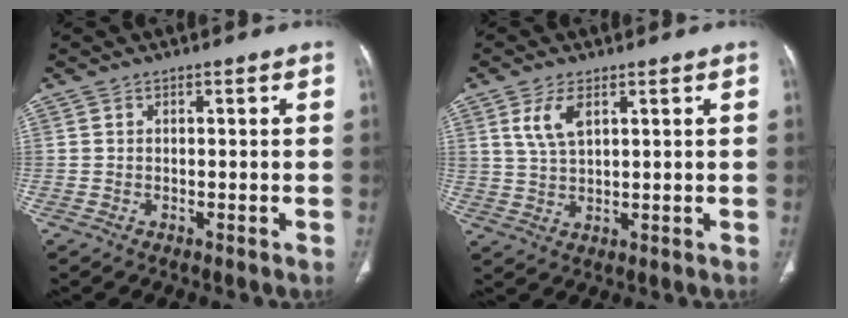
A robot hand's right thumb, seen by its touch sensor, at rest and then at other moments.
{"total": 5.3, "force": [2.4, 2.4, 4.1], "torque": [-0.083, -0.007, 0.057]}